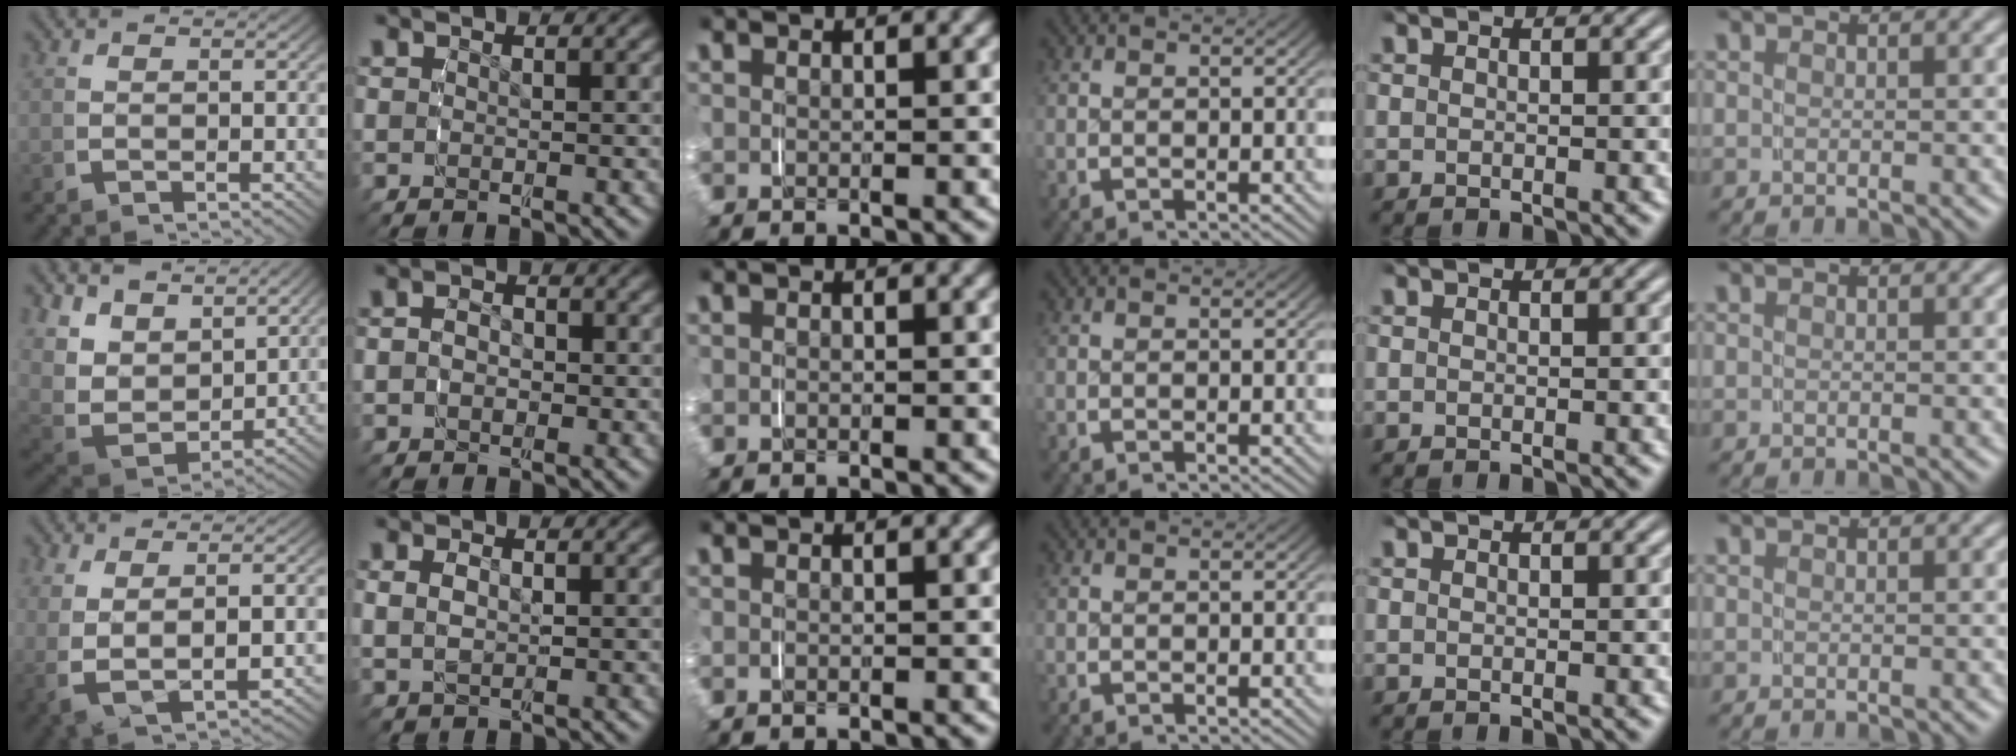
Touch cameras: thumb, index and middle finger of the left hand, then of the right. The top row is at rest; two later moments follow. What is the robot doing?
{"motion": "grasp_and_lifting", "object": "scarf"}